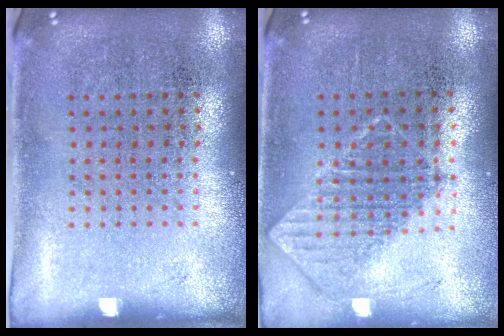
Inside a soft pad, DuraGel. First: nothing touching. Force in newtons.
{"total": 0.8, "press": 0.8, "slide": 0.1}